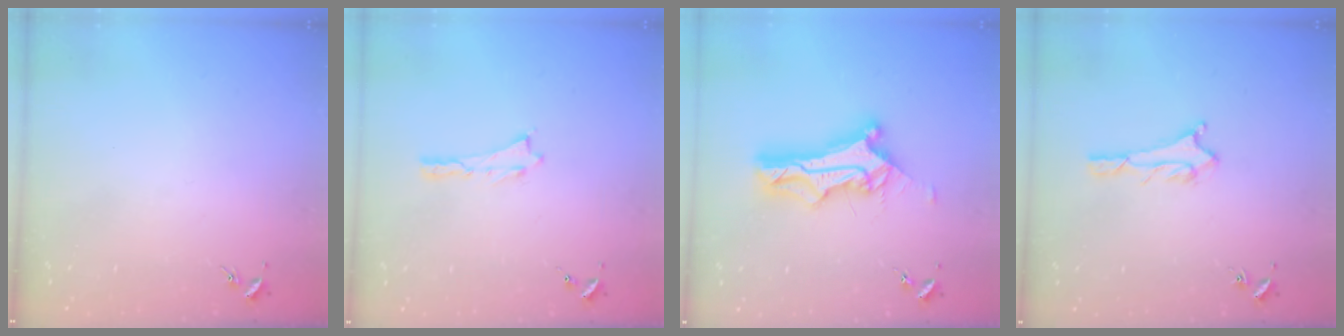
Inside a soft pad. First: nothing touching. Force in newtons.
{"total": 0.0}
{"total": 10.8, "press": 10.7, "slide": 0.9}
{"total": 1.6, "press": 1.6, "slide": 0.1}